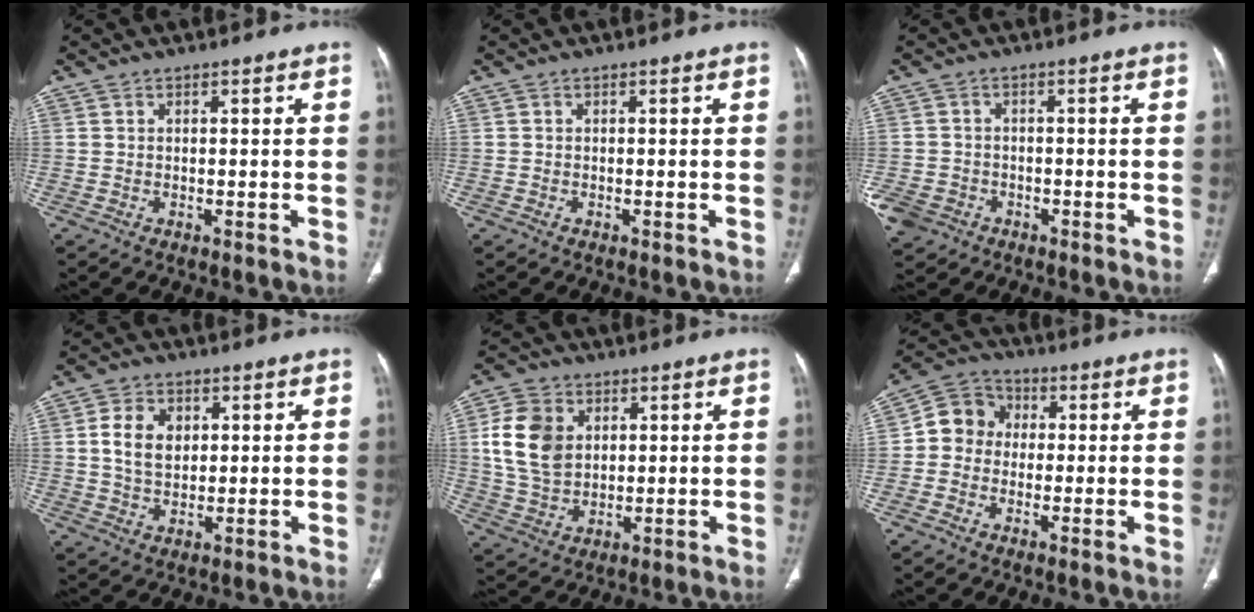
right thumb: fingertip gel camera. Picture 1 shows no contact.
{"total": 0.0}
{"total": 6.9, "force": [-3.4, 5.6, 2.0], "torque": [-0.054, 0.015, -0.054]}
{"total": 7.0, "force": [1.6, 5.0, 4.7], "torque": [-0.069, -0.006, 0.029]}
{"total": 11.4, "force": [2.9, 8.5, 7.1], "torque": [-0.121, -0.006, 0.060]}
{"total": 8.3, "force": [0.1, 7.5, 3.7], "torque": [-0.039, 0.028, -0.016]}